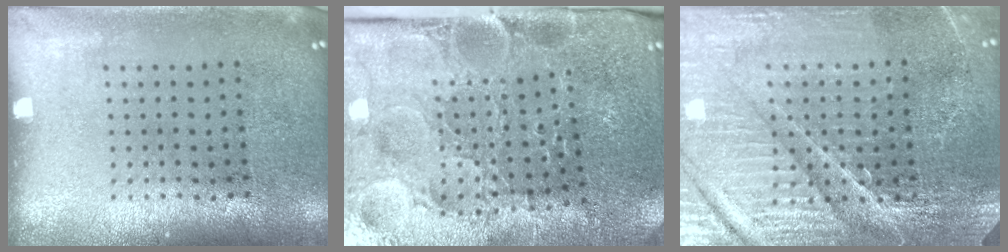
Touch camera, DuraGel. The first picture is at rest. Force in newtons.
{"total": 3.7, "press": 3.7, "slide": 0.7}
{"total": 5.1, "press": 4.8, "slide": 1.8}